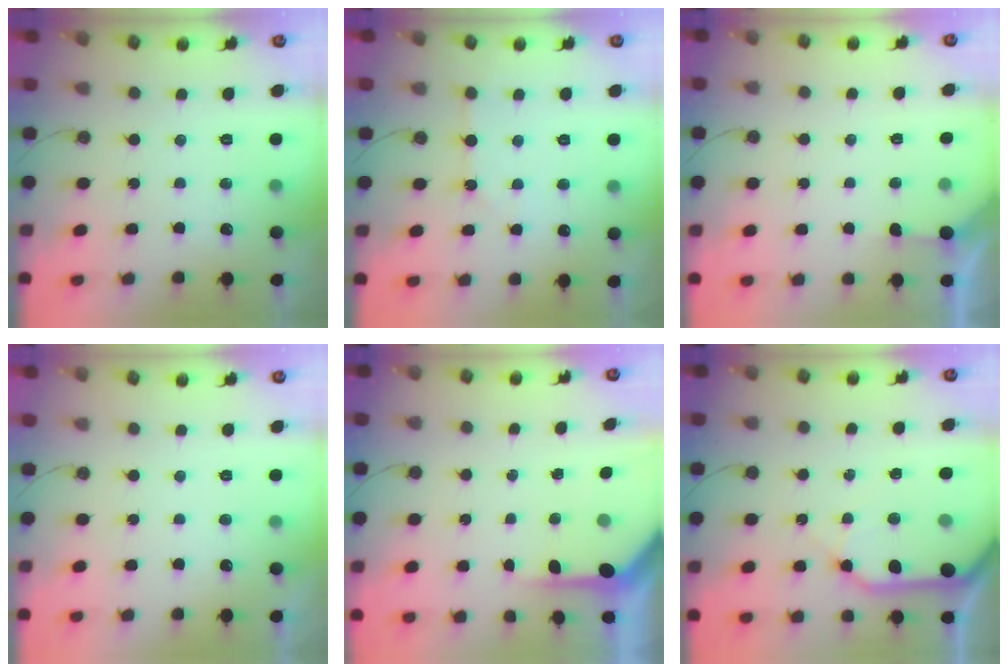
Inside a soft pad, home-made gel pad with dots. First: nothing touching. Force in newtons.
{"total": 2.7, "press": 2.7, "slide": 0.4}
{"total": 2.4, "press": 2.4, "slide": 0.4}
{"total": 0.0}
{"total": 5.0, "press": 5.0, "slide": 0.5}
{"total": 13.0, "press": 12.8, "slide": 1.8}